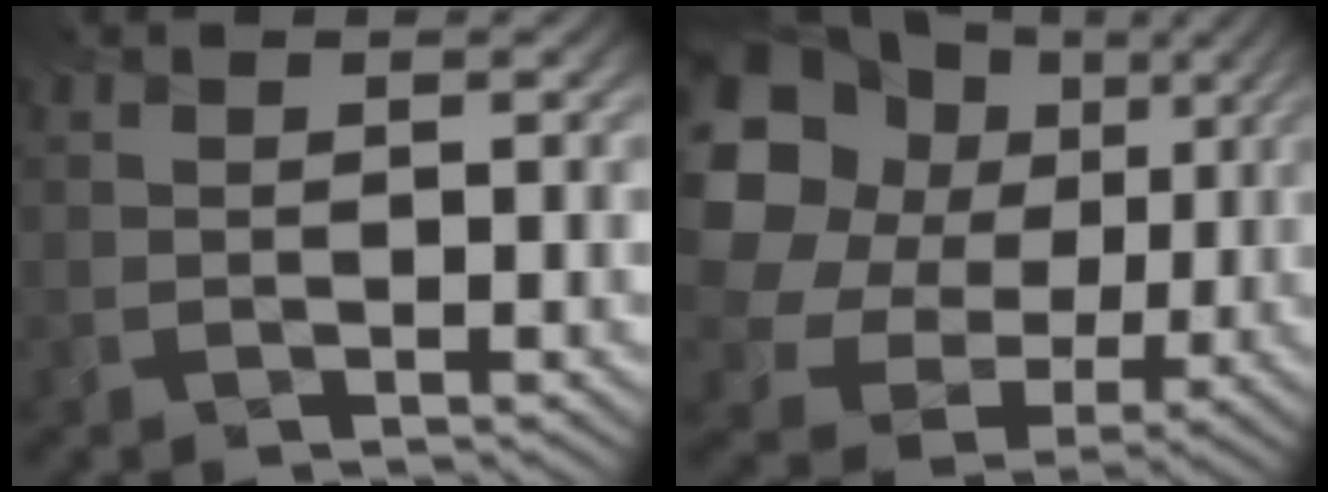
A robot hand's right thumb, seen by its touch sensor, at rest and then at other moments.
{"total": 16.7, "force": [6.3, 13.4, 7.8], "torque": [-0.254, 0.049, 0.129]}